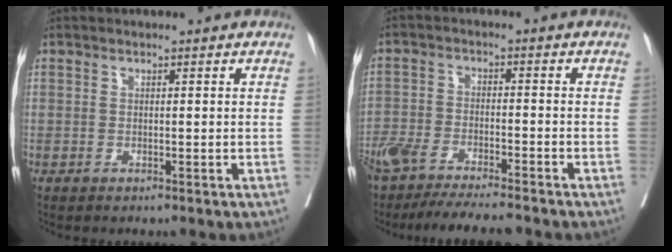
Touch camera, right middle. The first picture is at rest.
{"total": 13.3, "force": [-11.5, 1.8, 6.4], "torque": [-0.108, -0.017, -0.182]}